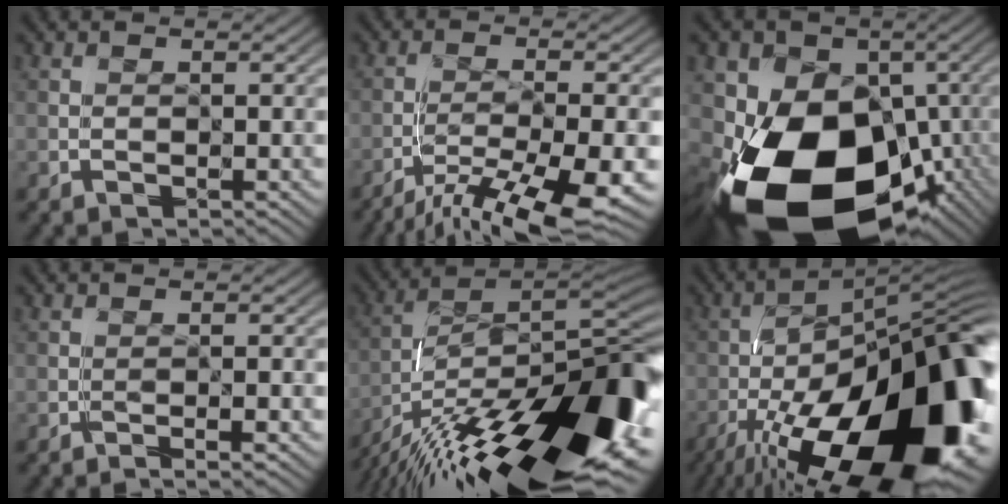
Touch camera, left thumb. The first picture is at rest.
{"total": 11.7, "force": [-8.1, 2.3, 8.2], "torque": [-0.153, -0.013, -0.124]}
{"total": 19.7, "force": [-5.8, 14.7, 11.7], "torque": [-0.220, -0.046, -0.081]}
{"total": 2.1, "force": [-1.2, 0.0, 1.8], "torque": [-0.032, 0.004, -0.018]}
{"total": 20.8, "force": [-13.2, 6.5, 14.7], "torque": [-0.221, -0.005, -0.210]}
{"total": 22.8, "force": [-11.0, 8.1, 18.3], "torque": [-0.312, -0.027, -0.173]}